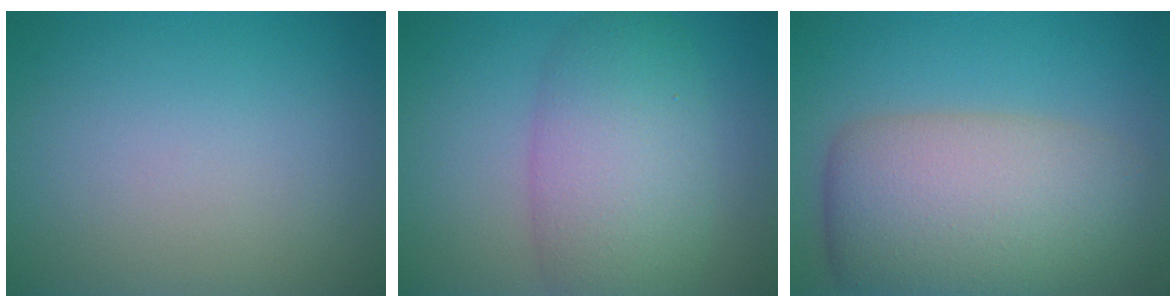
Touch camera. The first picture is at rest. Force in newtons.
{"total": 7.3, "press": 7.3, "slide": 0.2}
{"total": 10.1, "press": 10.1, "slide": 0.5}